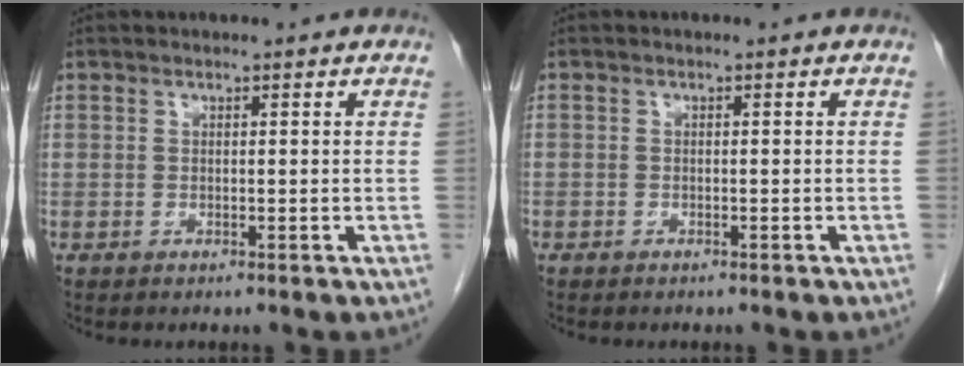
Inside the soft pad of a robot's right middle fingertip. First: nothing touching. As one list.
[{"total": 0.6, "force": [-0.4, 0.4, 0.0], "torque": [-0.008, 0.003, -0.009]}]